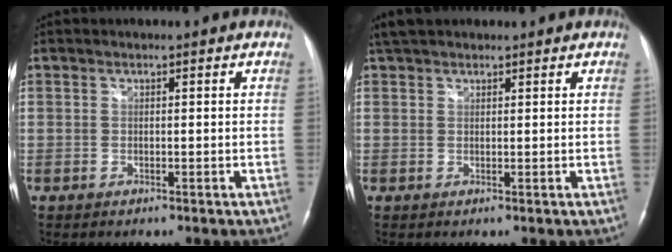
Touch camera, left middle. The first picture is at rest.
{"total": 4.0, "force": [3.4, 1.6, 1.5], "torque": [-0.025, 0.025, 0.059]}